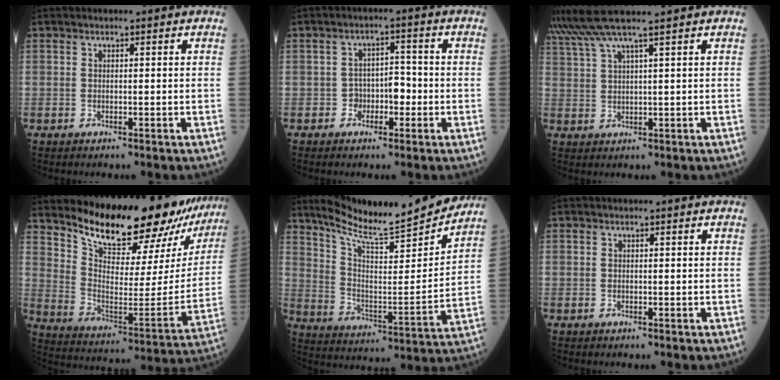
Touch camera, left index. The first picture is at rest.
{"total": 3.6, "force": [-1.2, 2.4, 2.4], "torque": [-0.033, 0.015, -0.024]}
{"total": 7.4, "force": [6.1, -1.7, 3.8], "torque": [-0.076, 0.021, 0.114]}
{"total": 25.4, "force": [22.6, 3.9, 11.0], "torque": [-0.182, -0.093, 0.313]}
{"total": 19.7, "force": [18.0, 0.6, 7.9], "torque": [-0.139, -0.034, 0.278]}
{"total": 0.0}